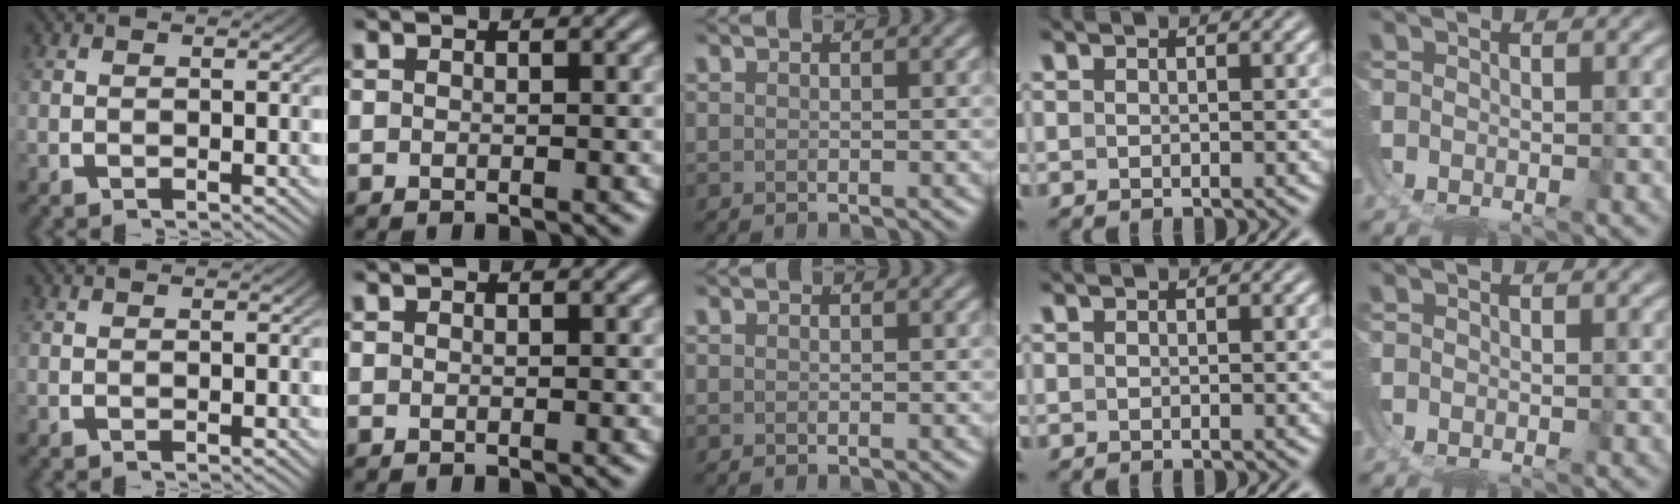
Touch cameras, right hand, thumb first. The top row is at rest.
{}